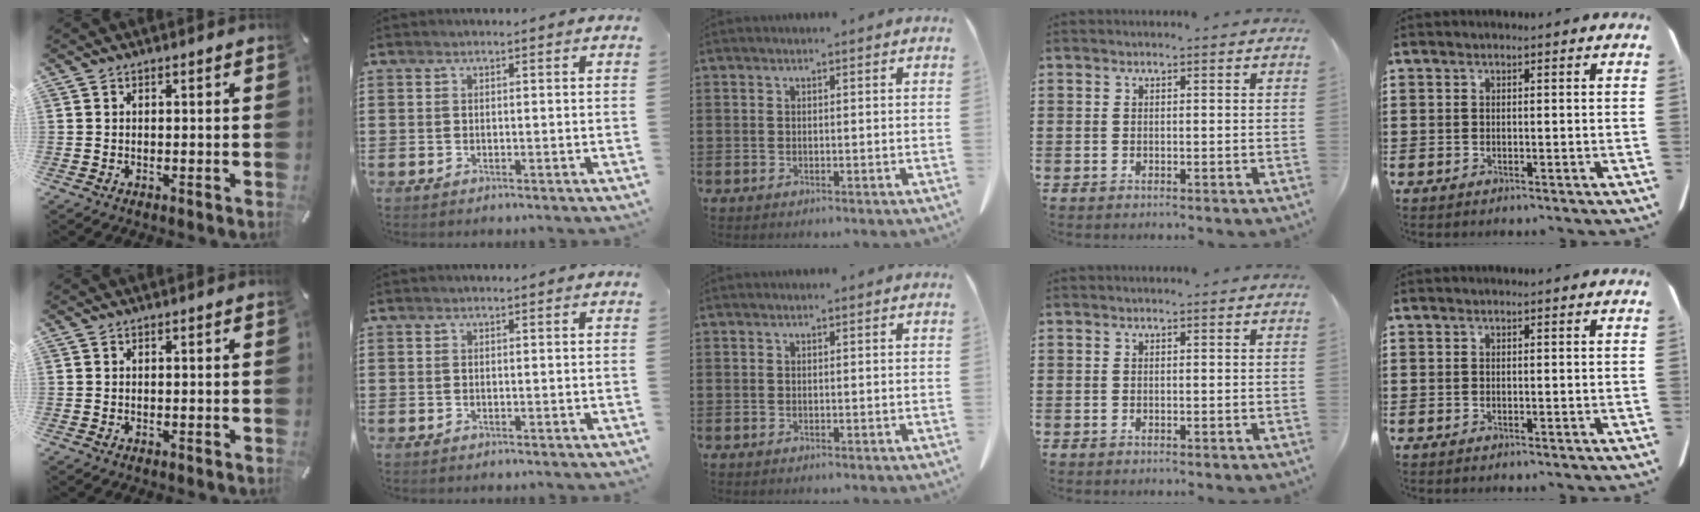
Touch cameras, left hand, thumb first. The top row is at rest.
{}